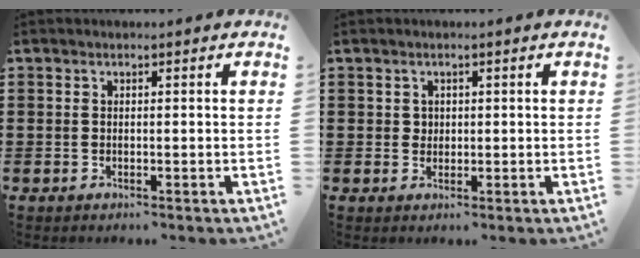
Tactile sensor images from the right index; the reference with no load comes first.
{"total": 1.3, "force": [0.5, 1.1, 0.2], "torque": [-0.009, 0.005, 0.010]}